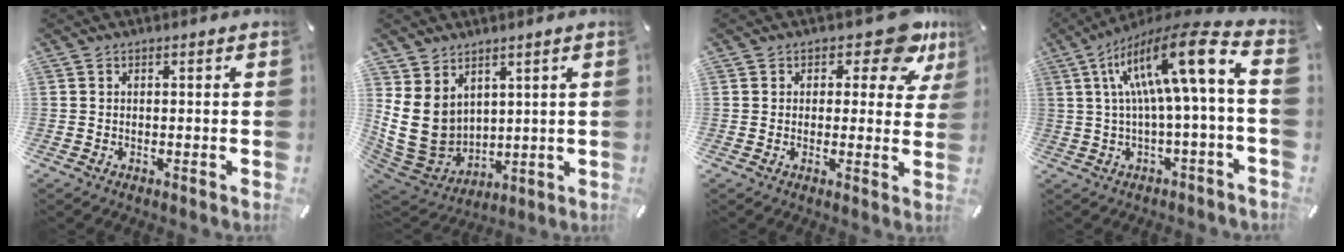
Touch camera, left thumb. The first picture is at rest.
{"total": 13.3, "force": [2.1, 11.1, 6.9], "torque": [-0.177, -0.022, 0.047]}
{"total": 10.0, "force": [6.0, 4.8, 6.4], "torque": [-0.072, -0.034, 0.101]}
{"total": 17.9, "force": [4.5, 3.4, 17.0], "torque": [-0.309, -0.029, 0.060]}